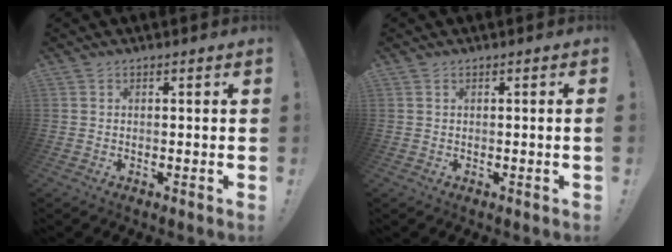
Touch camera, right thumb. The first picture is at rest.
{"total": 1.0, "force": [0.0, -0.5, 0.9], "torque": [-0.007, -0.004, -0.004]}